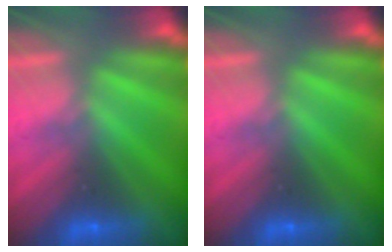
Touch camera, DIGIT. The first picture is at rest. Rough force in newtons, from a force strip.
{"total": 0.0}